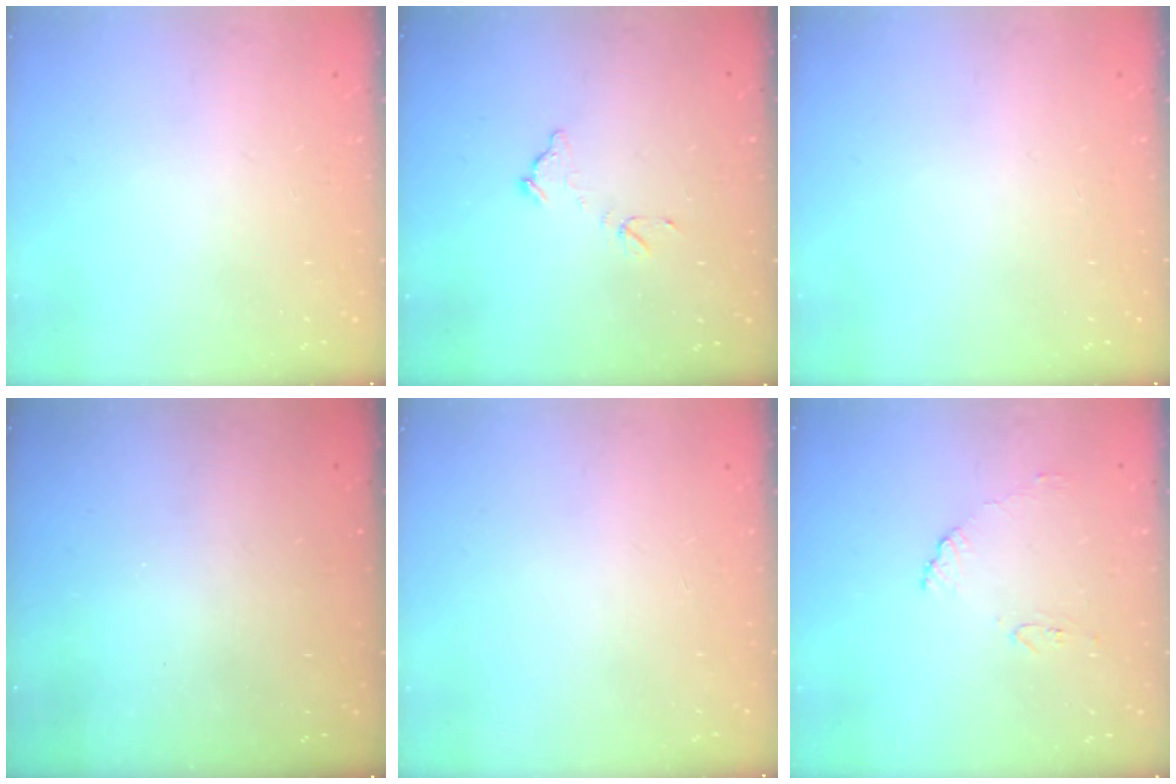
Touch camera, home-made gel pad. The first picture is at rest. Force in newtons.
{"total": 6.9, "press": 6.9, "slide": 0.4}
{"total": 0.0}
{"total": 3.0, "press": 3.0, "slide": 0.1}
{"total": 0.0}
{"total": 8.2, "press": 8.1, "slide": 0.8}